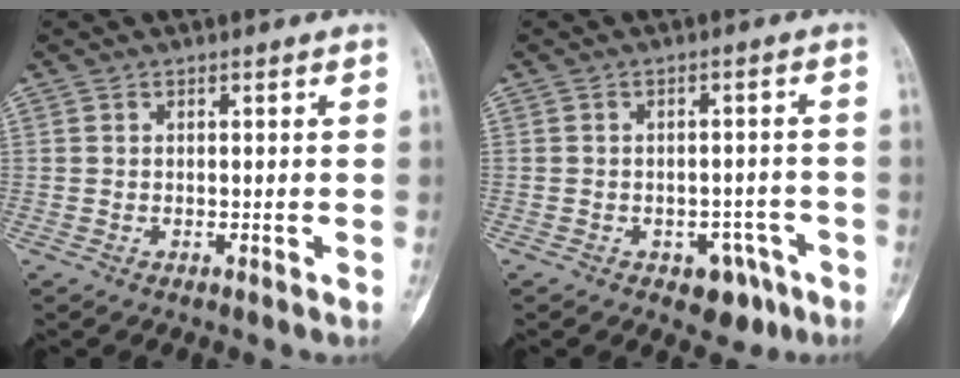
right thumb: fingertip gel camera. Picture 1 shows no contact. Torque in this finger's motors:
{"motor_torque": [0.42, 0.24, 0.26, -0.22, -0.07]}